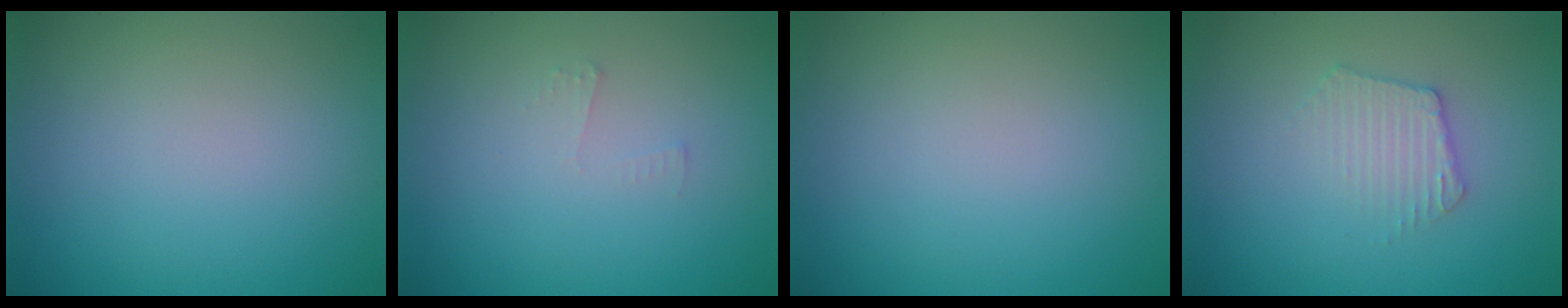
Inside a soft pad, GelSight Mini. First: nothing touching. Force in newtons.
{"total": 0.7, "press": 0.7, "slide": 0.1}
{"total": 0.0}
{"total": 2.4, "press": 2.4, "slide": 0.3}